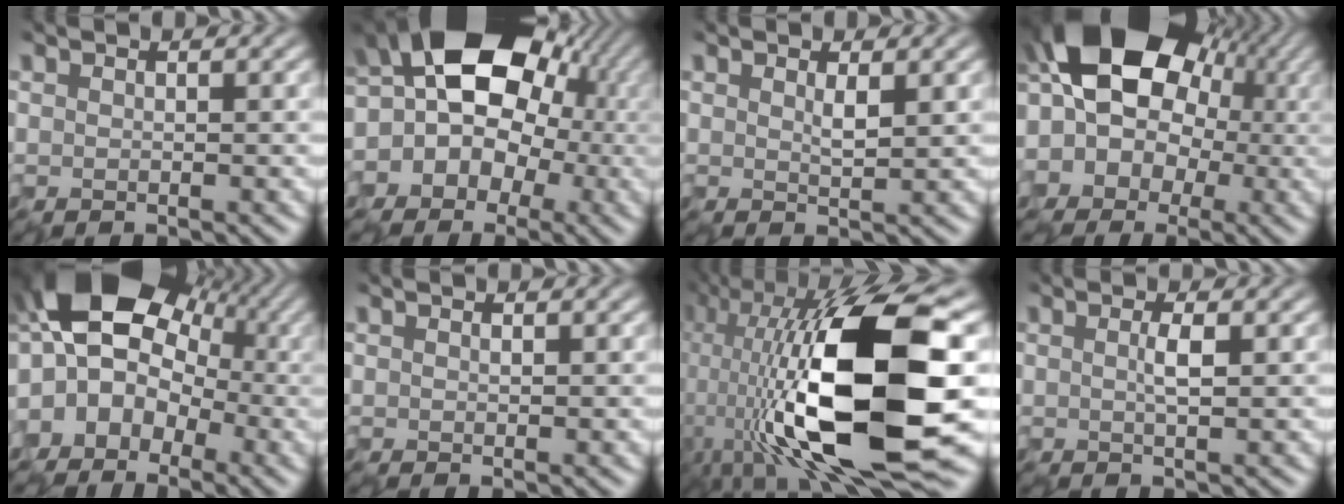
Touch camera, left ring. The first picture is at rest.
{"total": 12.5, "force": [1.0, 10.3, 6.9], "torque": [-0.087, 0.020, -0.034]}
{"total": 1.0, "force": [0.2, 0.1, 0.9], "torque": [-0.017, -0.007, 0.007]}
{"total": 15.3, "force": [2.7, 12.4, 8.5], "torque": [-0.141, 0.039, 0.005]}
{"total": 14.1, "force": [1.8, 10.8, 8.9], "torque": [-0.136, 0.051, -0.013]}
{"total": 0.0}
{"total": 17.5, "force": [-3.1, 5.6, 16.4], "torque": [-0.302, 0.019, -0.066]}
{"total": 1.3, "force": [-0.2, -0.2, 1.3], "torque": [-0.025, -0.001, -0.004]}